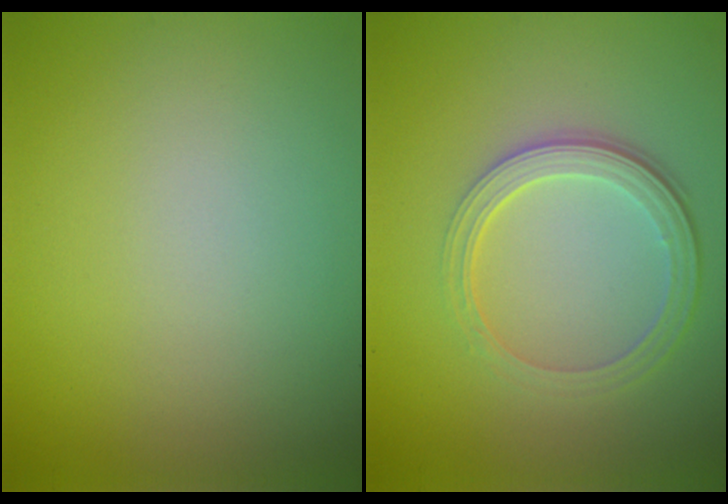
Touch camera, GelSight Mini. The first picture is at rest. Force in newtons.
{"total": 4.0, "press": 2.9, "slide": 2.8}